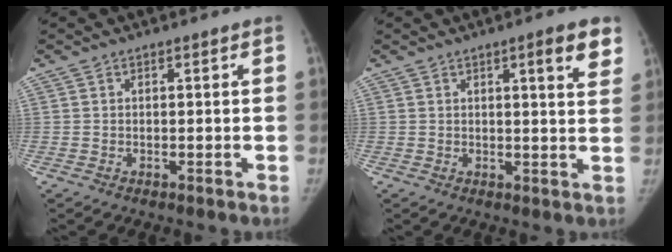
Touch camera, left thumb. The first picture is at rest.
{"total": 6.0, "force": [3.3, 1.1, 4.8], "torque": [-0.051, -0.014, 0.041]}